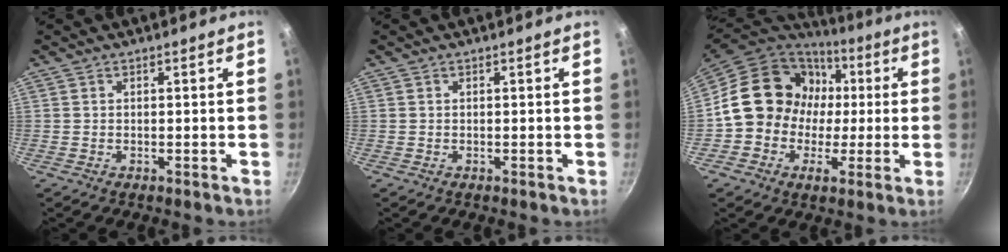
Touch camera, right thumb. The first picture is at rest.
{"total": 0.0}
{"total": 17.4, "force": [1.0, 15.3, 8.3], "torque": [-0.100, 0.026, 0.003]}